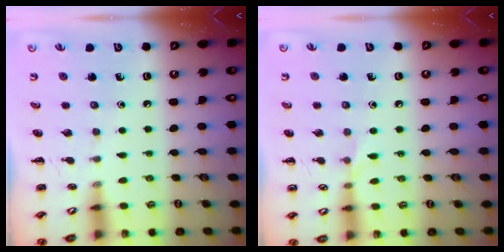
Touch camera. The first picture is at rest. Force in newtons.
{"total": 4.6, "press": 4.2, "slide": 1.7}